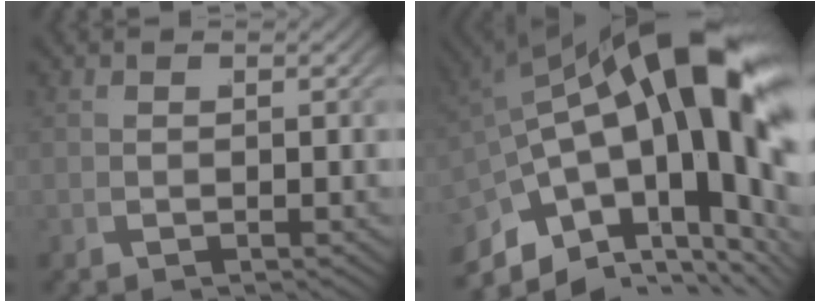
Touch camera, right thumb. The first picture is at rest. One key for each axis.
{"total": 20.4, "fx": 0.0, "fy": 10.9, "fz": 17.2, "tx": -0.282, "ty": -0.037, "tz": 0.025}